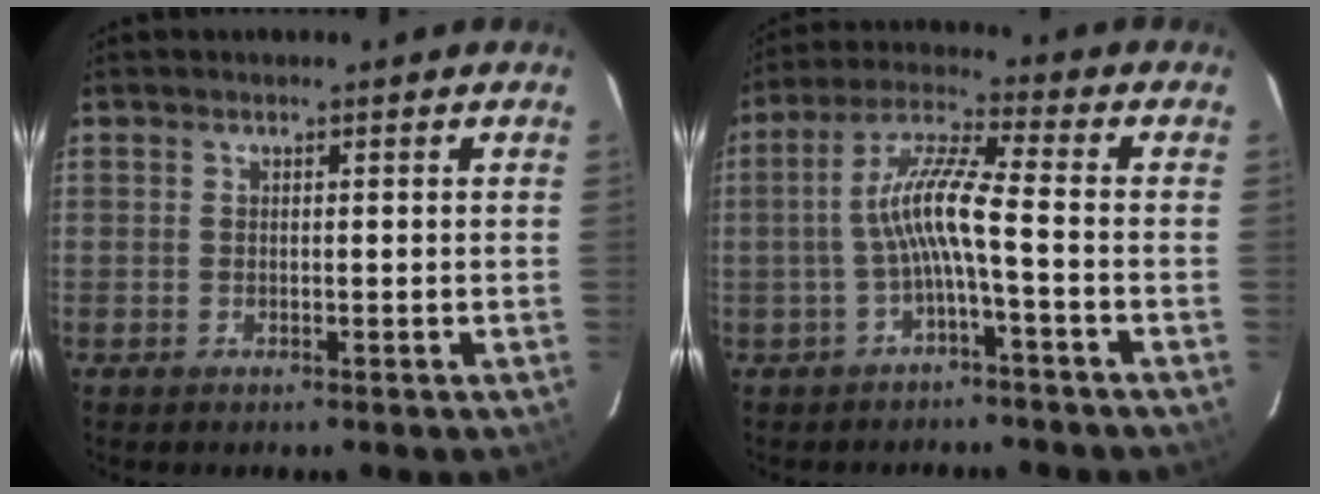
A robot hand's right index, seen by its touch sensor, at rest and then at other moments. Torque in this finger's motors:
{"motor_torque": [1.24, -0.45, 0.78, 0.21]}